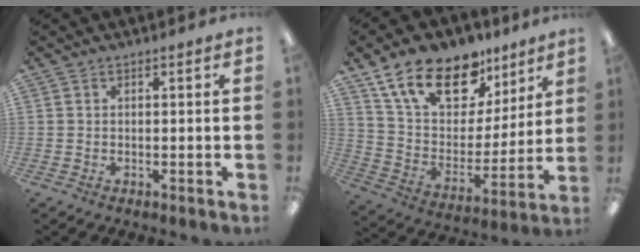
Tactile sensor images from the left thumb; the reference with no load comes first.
{"total": 19.3, "force": [13.0, 10.3, 10.0], "torque": [-0.182, -0.069, 0.234]}